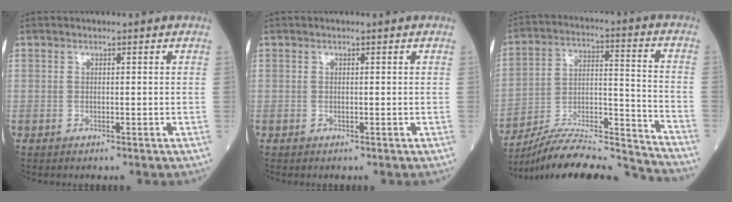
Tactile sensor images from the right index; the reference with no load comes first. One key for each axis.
{"total": 0.0}
{"total": 21.0, "fx": -20.1, "fy": 0.1, "fz": 6.1, "tx": -0.111, "ty": 0.012, "tz": -0.323}